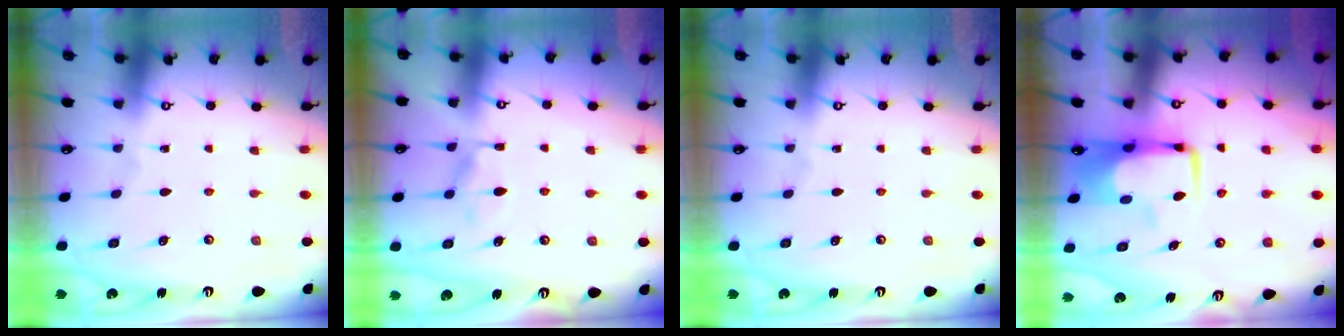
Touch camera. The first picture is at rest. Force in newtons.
{"total": 7.6, "press": 7.6, "slide": 0.6}
{"total": 0.0}
{"total": 7.6, "press": 7.4, "slide": 1.5}